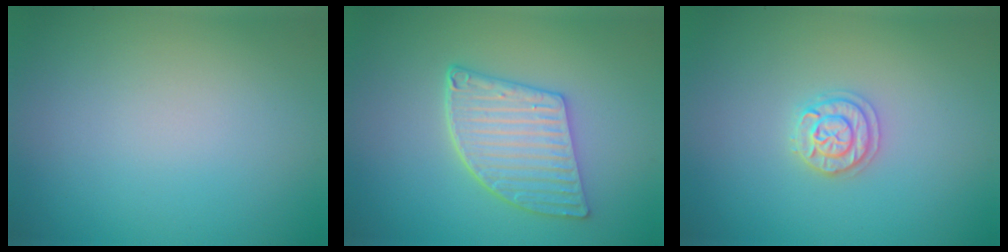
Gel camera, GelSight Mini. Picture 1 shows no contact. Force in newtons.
{"total": 5.2, "press": 4.2, "slide": 3.0}
{"total": 2.0, "press": 1.9, "slide": 0.3}